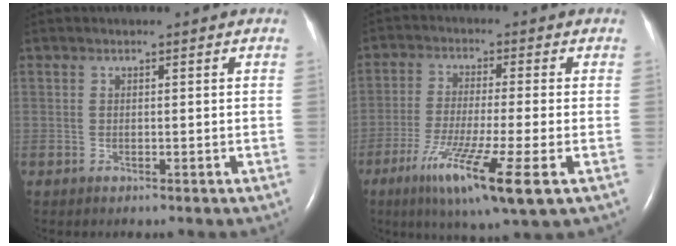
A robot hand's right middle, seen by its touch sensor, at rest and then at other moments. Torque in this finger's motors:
{"motor_torque": [1.52, -0.63, 0.29, 0.18]}